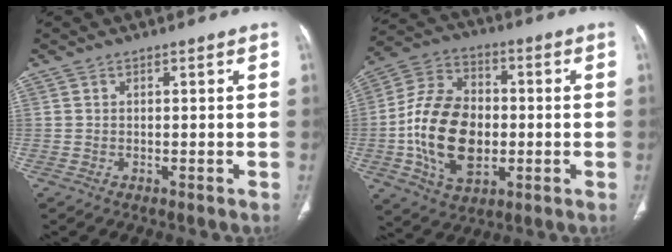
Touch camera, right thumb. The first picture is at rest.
{"total": 17.5, "force": [-2.2, 11.7, 12.9], "torque": [-0.217, 0.017, -0.034]}